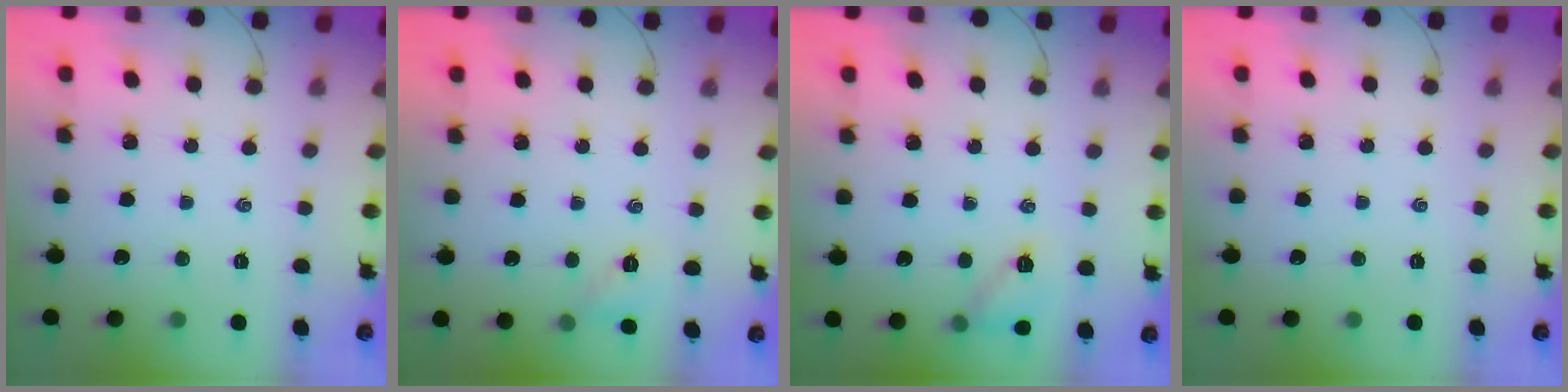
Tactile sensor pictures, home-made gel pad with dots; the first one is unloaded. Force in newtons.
{"total": 3.8, "press": 3.8, "slide": 0.2}
{"total": 8.2, "press": 8.2, "slide": 1.0}
{"total": 0.0}